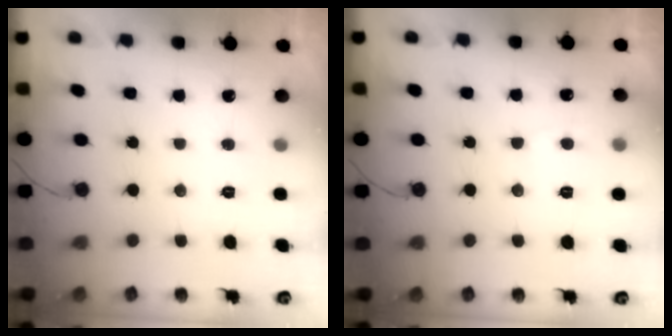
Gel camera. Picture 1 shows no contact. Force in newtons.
{"total": 3.4, "press": 3.4, "slide": 0.4}